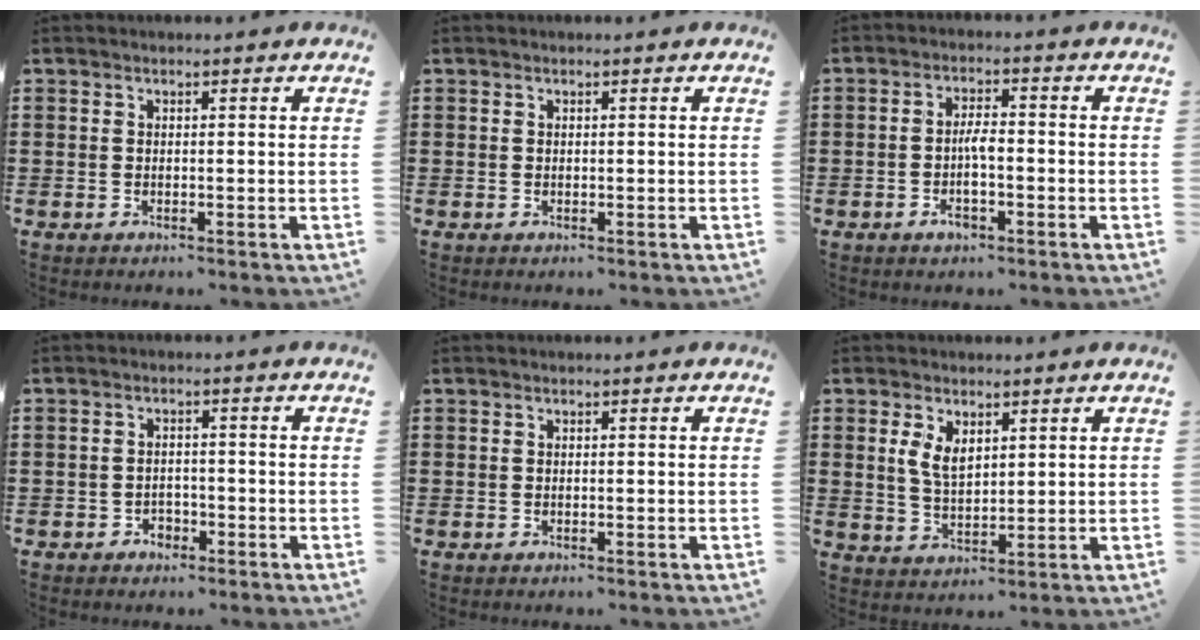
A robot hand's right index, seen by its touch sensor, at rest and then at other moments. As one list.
[{"total": 0.0}, {"total": 4.1, "force": [-1.3, 1.5, 3.6], "torque": [-0.070, 0.004, -0.027]}, {"total": 1.8, "force": [-1.4, 1.1, 0.4], "torque": [-0.013, -0.001, -0.031]}, {"total": 0.0}, {"total": 4.2, "force": [1.8, 2.6, 2.8], "torque": [-0.063, 0.008, 0.033]}]